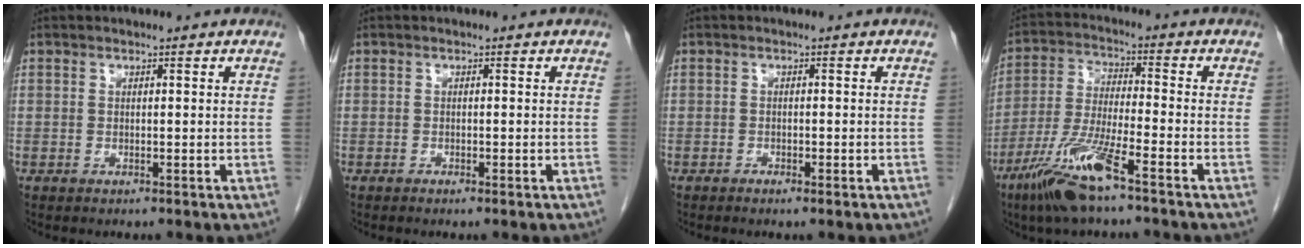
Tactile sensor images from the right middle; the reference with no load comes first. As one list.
[{"total": 0.7, "force": [-0.5, 0.1, 0.5], "torque": [-0.013, -0.001, -0.006]}, {"total": 1.6, "force": [-1.0, 0.3, 1.1], "torque": [-0.020, -0.001, -0.013]}, {"total": 11.0, "force": [-6.9, 0.6, 8.5], "torque": [-0.184, -0.025, -0.137]}]